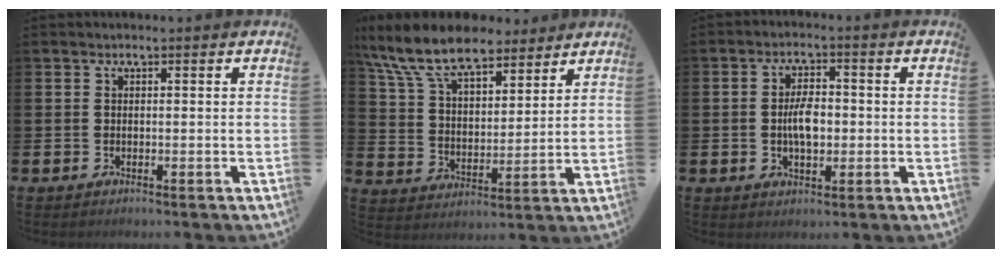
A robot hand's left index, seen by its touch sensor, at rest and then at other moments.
{"total": 10.5, "force": [9.1, 3.7, 3.9], "torque": [-0.122, -0.039, 0.168]}
{"total": 4.3, "force": [-0.2, 2.2, 3.7], "torque": [-0.054, 0.000, -0.009]}